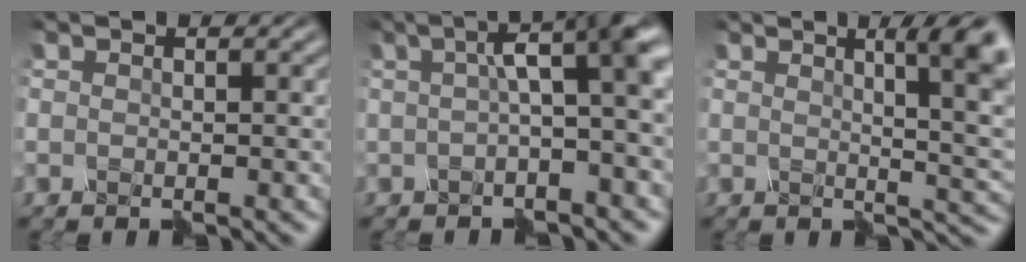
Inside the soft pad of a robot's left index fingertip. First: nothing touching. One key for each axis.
{"total": 6.5, "fx": 1.0, "fy": 1.5, "fz": 6.2, "tx": -0.074, "ty": 0.030, "tz": -0.001}
{"total": 8.6, "fx": 2.8, "fy": 2.7, "fz": 7.7, "tx": -0.061, "ty": 0.026, "tz": 0.022}